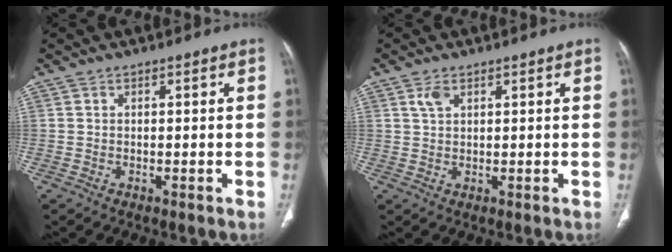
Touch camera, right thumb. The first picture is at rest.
{"total": 2.3, "force": [1.2, 1.2, 1.5], "torque": [-0.031, 0.001, 0.030]}